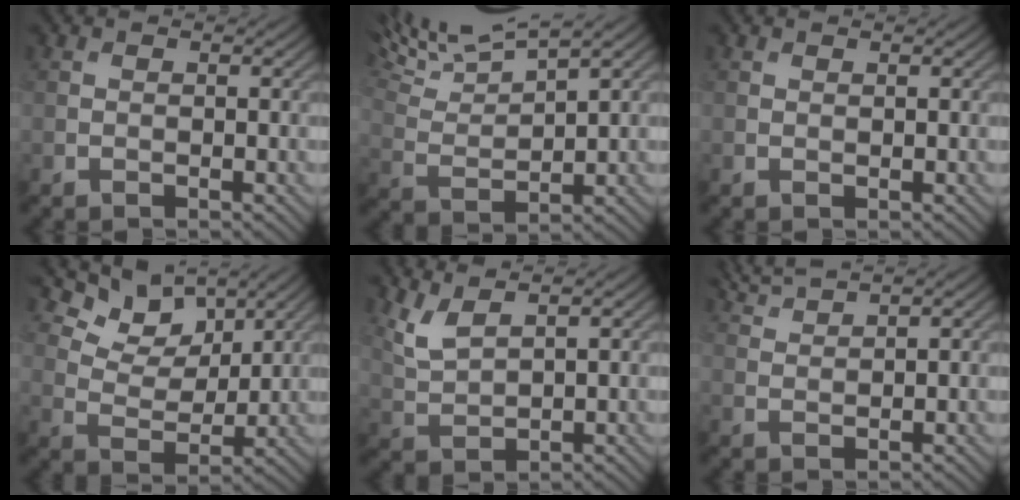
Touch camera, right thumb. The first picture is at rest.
{"total": 10.5, "force": [8.0, 2.0, 6.4], "torque": [-0.138, 0.020, 0.139]}
{"total": 0.0}
{"total": 8.2, "force": [5.6, 4.3, 4.2], "torque": [-0.082, -0.009, 0.114]}
{"total": 4.0, "force": [2.8, 1.2, 2.6], "torque": [-0.076, 0.001, 0.068]}
{"total": 3.5, "force": [3.1, 0.3, 1.6], "torque": [-0.033, 0.013, 0.064]}